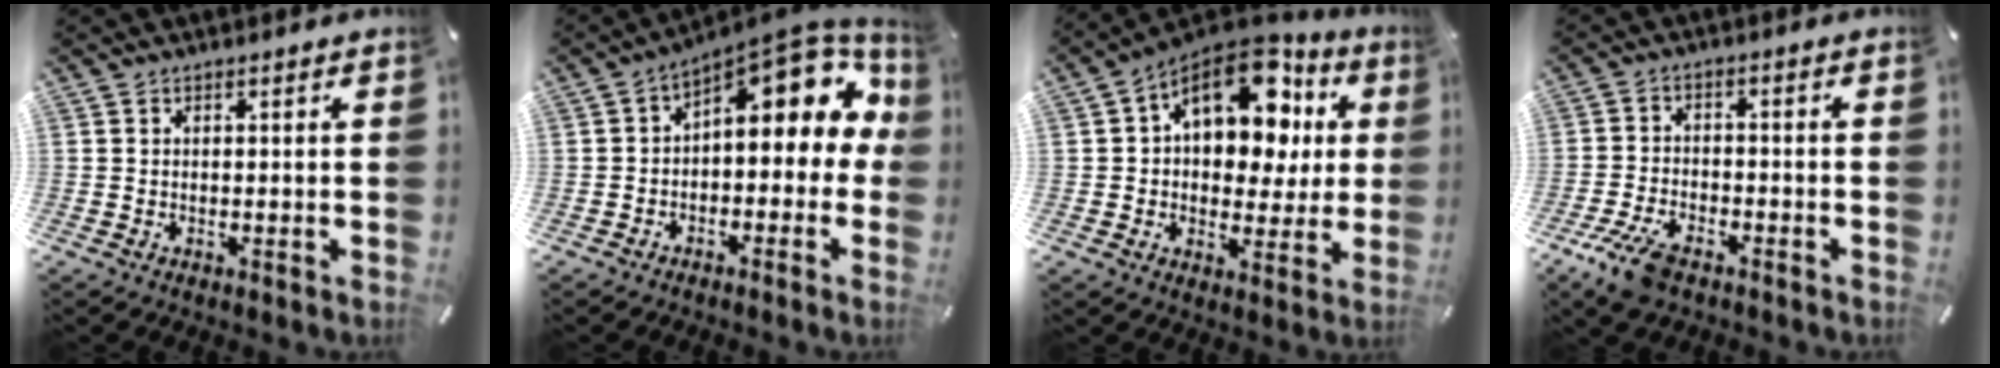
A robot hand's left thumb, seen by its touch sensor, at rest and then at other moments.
{"total": 12.0, "force": [4.9, 6.0, 9.2], "torque": [-0.116, -0.051, 0.081]}
{"total": 17.6, "force": [6.8, 11.1, 11.9], "torque": [-0.176, -0.035, 0.118]}
{"total": 7.9, "force": [-5.0, 3.6, 4.9], "torque": [-0.119, 0.011, -0.096]}